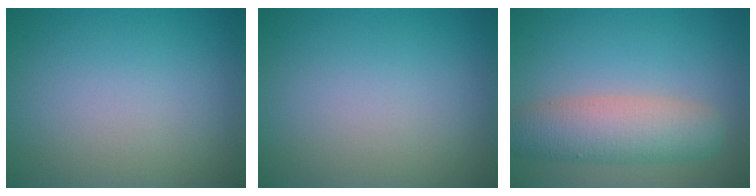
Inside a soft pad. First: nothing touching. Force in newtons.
{"total": 0.0}
{"total": 5.6, "press": 5.6, "slide": 0.3}